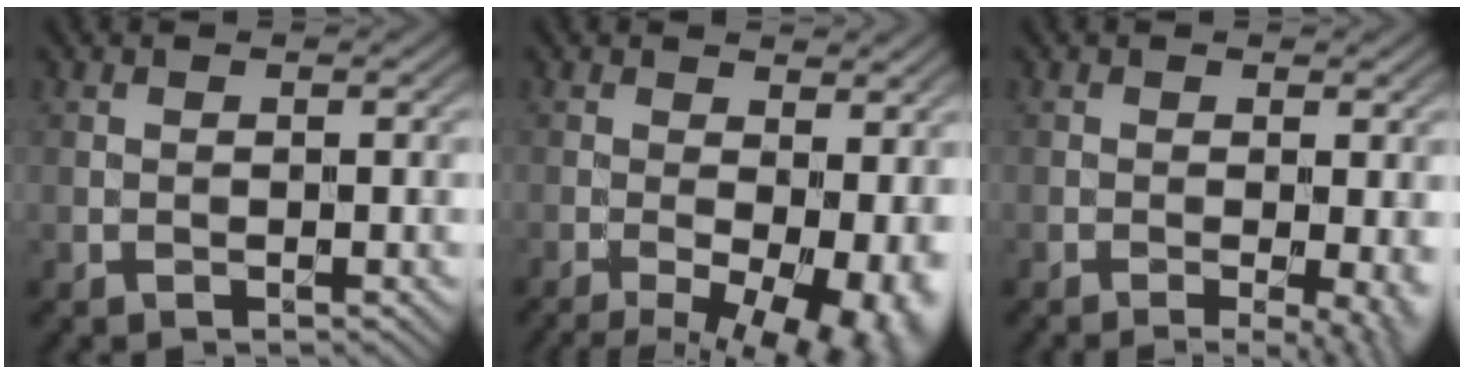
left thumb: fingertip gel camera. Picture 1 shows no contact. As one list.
[{"total": 12.8, "force": [-3.8, 5.4, 11.0], "torque": [-0.147, -0.018, -0.035]}, {"total": 4.7, "force": [-1.1, 1.0, 4.5], "torque": [-0.066, -0.008, -0.012]}]